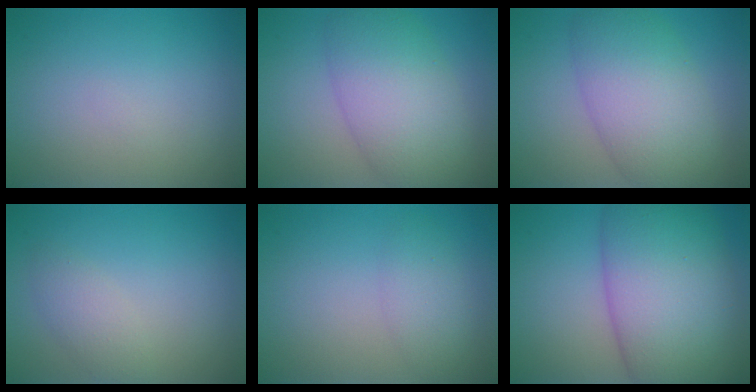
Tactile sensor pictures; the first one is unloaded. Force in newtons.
{"total": 7.7, "press": 7.7, "slide": 0.4}
{"total": 8.0, "press": 8.0, "slide": 0.2}
{"total": 1.9, "press": 1.9, "slide": 0.1}
{"total": 2.2, "press": 2.2, "slide": 0.1}
{"total": 12.8, "press": 12.7, "slide": 0.5}